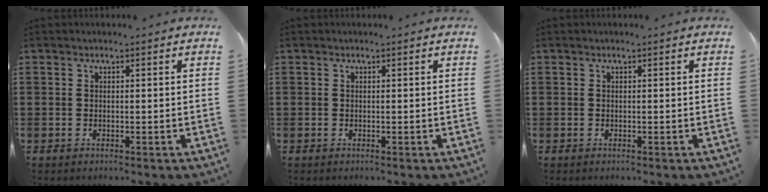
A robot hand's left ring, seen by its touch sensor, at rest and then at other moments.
{"total": 0.0}
{"total": 0.0}